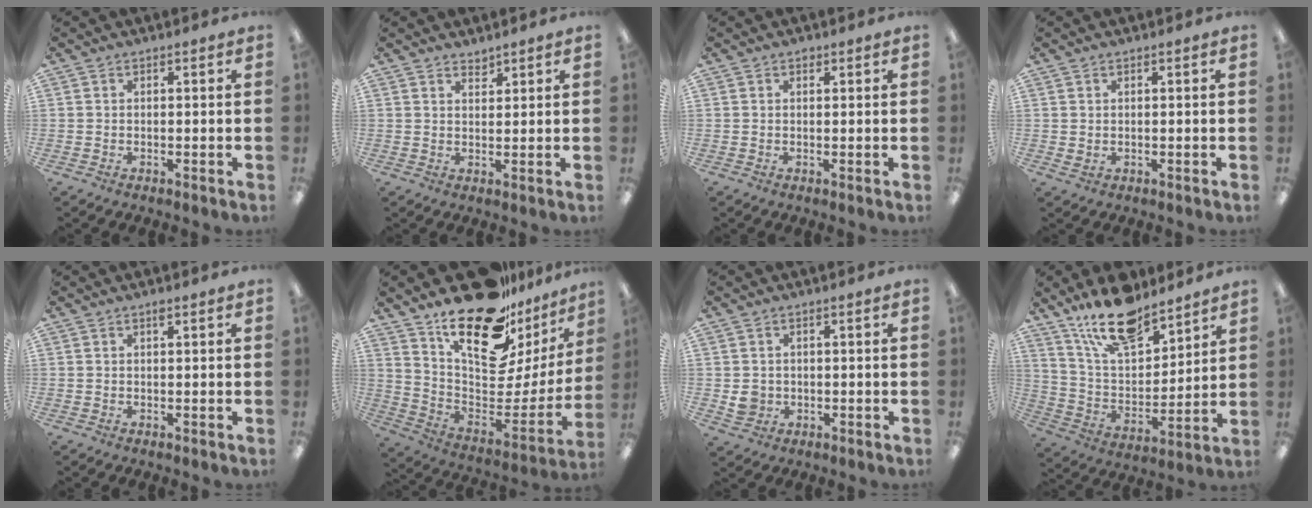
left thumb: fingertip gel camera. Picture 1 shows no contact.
{"total": 2.2, "force": [2.1, 0.5, 0.0], "torque": [0.006, -0.014, 0.038]}
{"total": 0.9, "force": [0.6, 0.6, 0.4], "torque": [0.000, -0.002, 0.010]}
{"total": 1.0, "force": [0.6, 0.5, 0.5], "torque": [-0.002, -0.003, 0.009]}
{"total": 0.9, "force": [0.7, 0.2, 0.6], "torque": [-0.006, -0.003, 0.010]}
{"total": 23.4, "force": [16.7, 10.1, 12.9], "torque": [-0.193, -0.121, 0.293]}
{"total": 3.4, "force": [0.2, 3.2, 1.2], "torque": [-0.007, -0.001, 0.003]}
{"total": 17.7, "force": [14.0, 7.0, 8.2], "torque": [-0.159, -0.078, 0.250]}